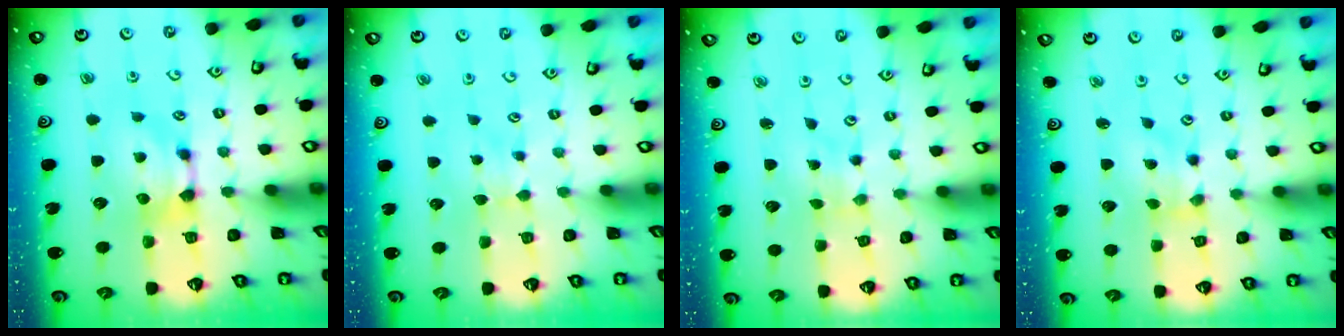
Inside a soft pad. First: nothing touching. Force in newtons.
{"total": 2.4, "press": 2.3, "slide": 0.5}
{"total": 5.1, "press": 5.1, "slide": 0.4}
{"total": 1.3, "press": 0.7, "slide": 1.1}